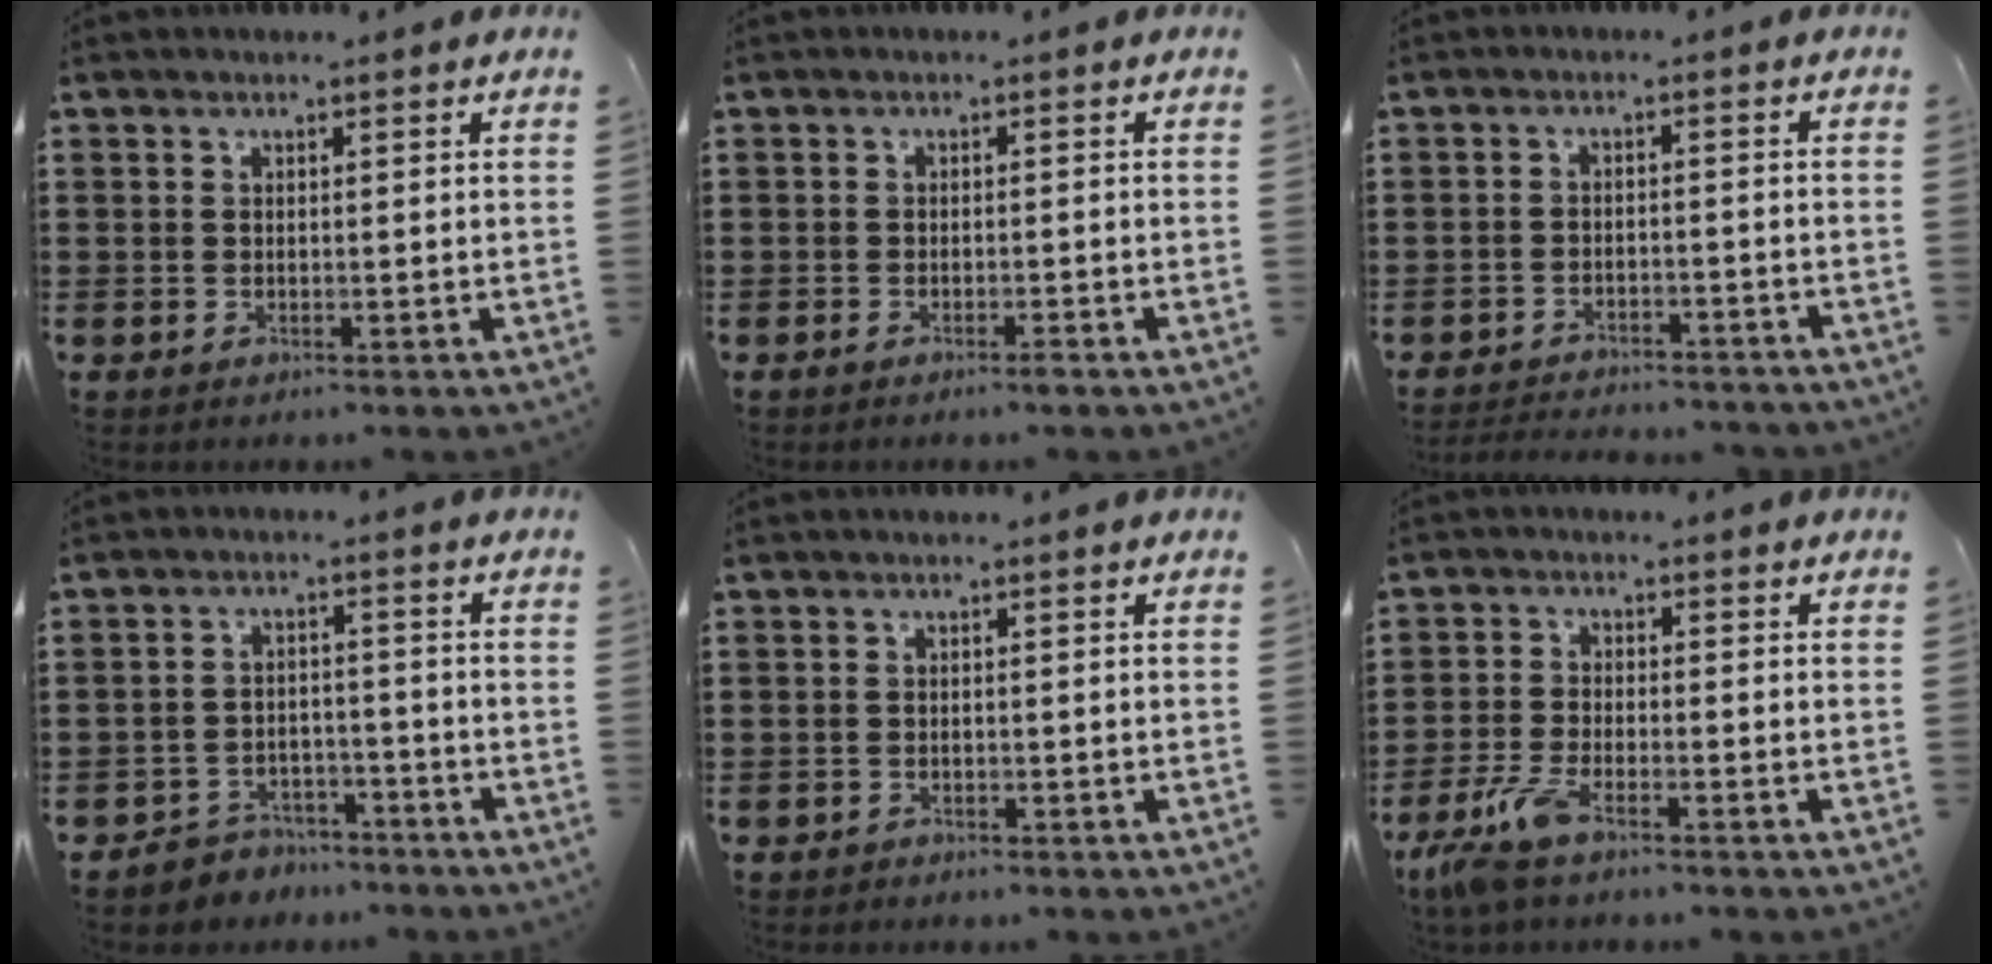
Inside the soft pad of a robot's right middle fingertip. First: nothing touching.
{"total": 1.1, "force": [-0.8, 0.1, 0.7], "torque": [-0.014, -0.004, -0.015]}
{"total": 3.3, "force": [-3.2, 0.4, 0.1], "torque": [-0.005, 0.002, -0.069]}
{"total": 3.9, "force": [-3.7, 1.0, -0.2], "torque": [-0.005, 0.004, -0.081]}
{"total": 0.9, "force": [-0.8, 0.4, -0.1], "torque": [0.000, 0.004, -0.018]}
{"total": 5.7, "force": [-4.1, 1.2, 3.8], "torque": [-0.102, -0.015, -0.083]}